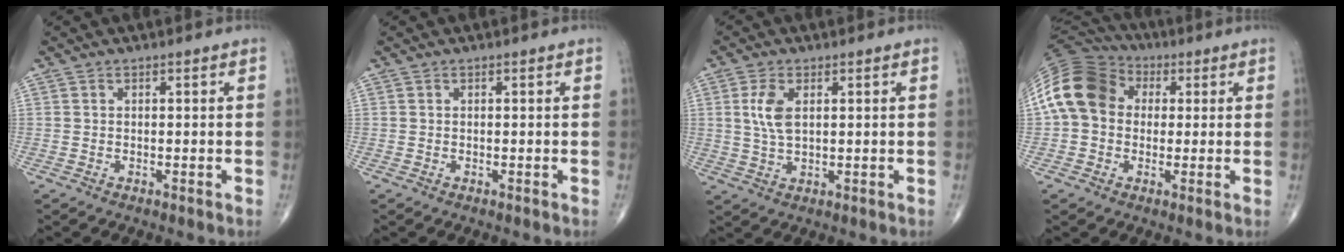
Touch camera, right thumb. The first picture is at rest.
{"total": 0.0}
{"total": 5.3, "force": [1.4, 2.7, 4.4], "torque": [-0.095, -0.006, 0.029]}
{"total": 14.8, "force": [2.2, 11.7, 8.8], "torque": [-0.166, 0.035, 0.029]}